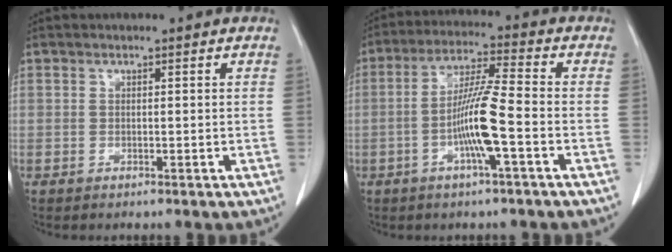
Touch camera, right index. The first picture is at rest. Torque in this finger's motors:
{"motor_torque": [1.00, -0.19, 0.33, 0.15]}